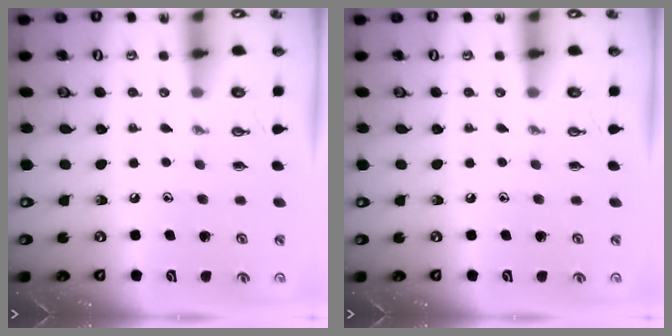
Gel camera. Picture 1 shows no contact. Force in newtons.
{"total": 0.0}